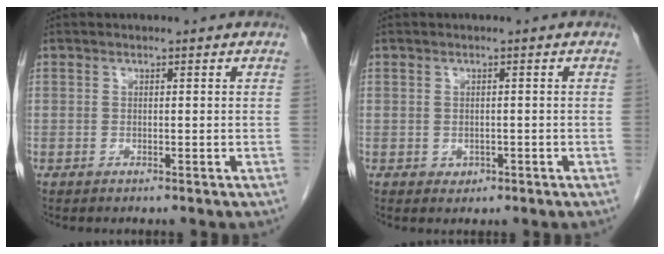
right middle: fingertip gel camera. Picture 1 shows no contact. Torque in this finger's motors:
{"motor_torque": [-0.06, 0.08, -0.01, -0.01]}